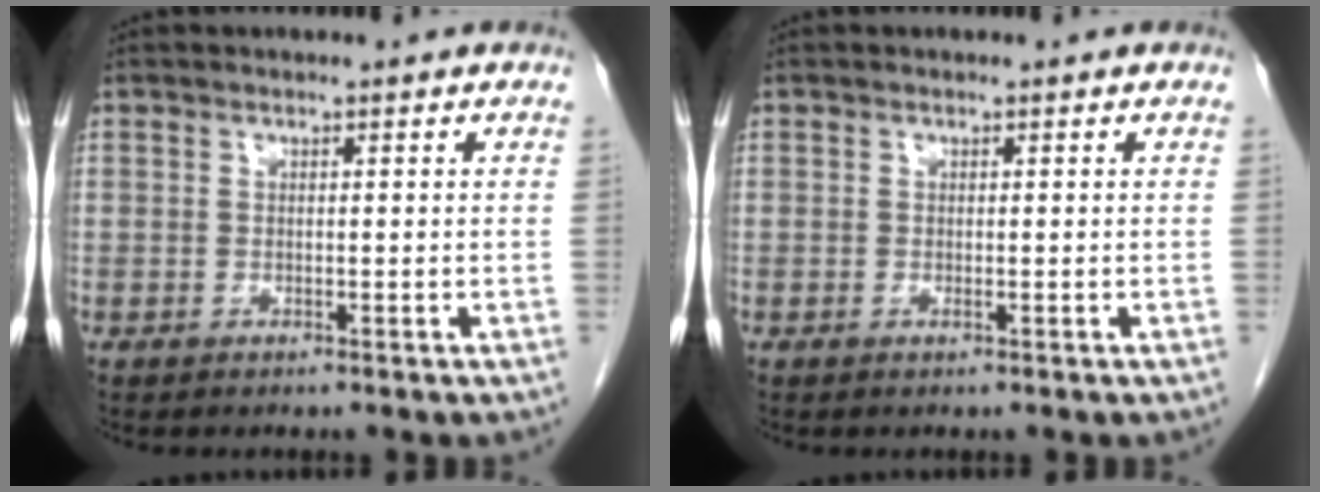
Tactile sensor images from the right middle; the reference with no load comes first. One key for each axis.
{"total": 0.0}